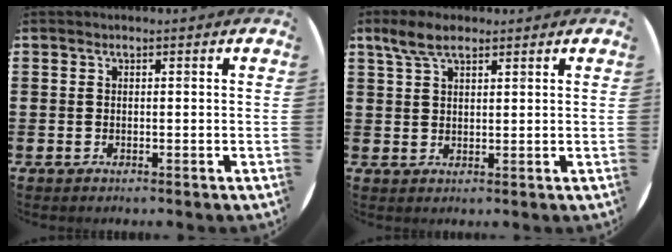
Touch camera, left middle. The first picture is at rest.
{"total": 4.7, "force": [3.3, 2.0, 2.6], "torque": [-0.049, 0.002, 0.059]}